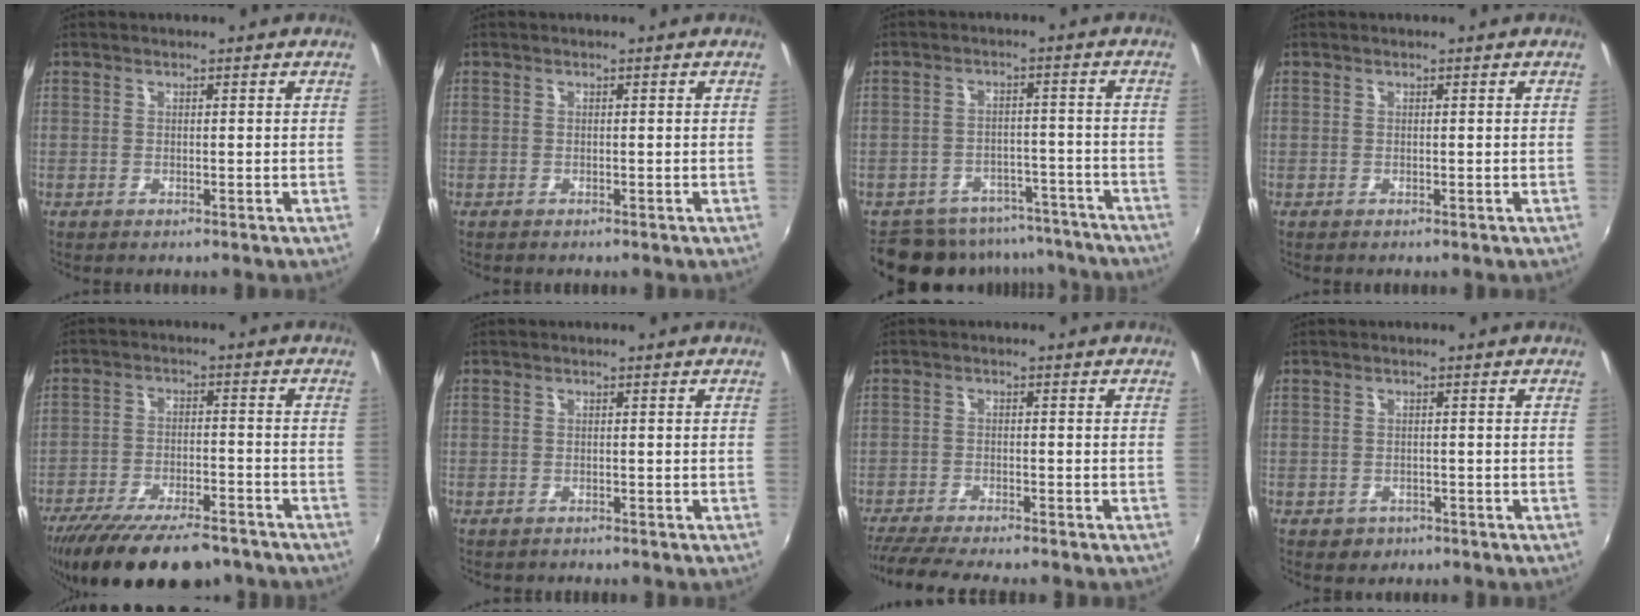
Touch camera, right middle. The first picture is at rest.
{"total": 0.0}
{"total": 12.8, "force": [-11.1, 5.6, 2.6], "torque": [-0.056, 0.023, -0.140]}
{"total": 0.0}
{"total": 18.5, "force": [-14.7, 5.5, 9.7], "torque": [-0.191, -0.036, -0.222]}
{"total": 0.8, "force": [-0.7, 0.3, -0.1], "torque": [-0.003, 0.000, -0.011]}
{"total": 8.6, "force": [-7.7, 0.3, 3.8], "torque": [-0.095, -0.024, -0.130]}
{"total": 2.6, "force": [-1.2, 2.2, 0.7], "torque": [-0.019, -0.002, -0.014]}